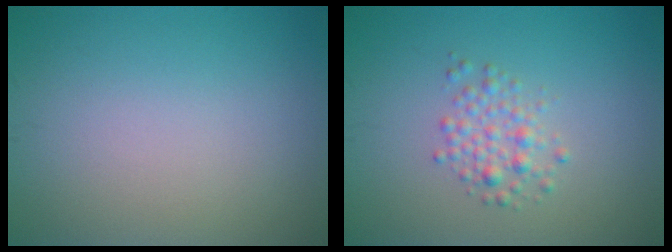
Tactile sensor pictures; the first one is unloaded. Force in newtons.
{"total": 2.2, "press": 2.2, "slide": 0.1}